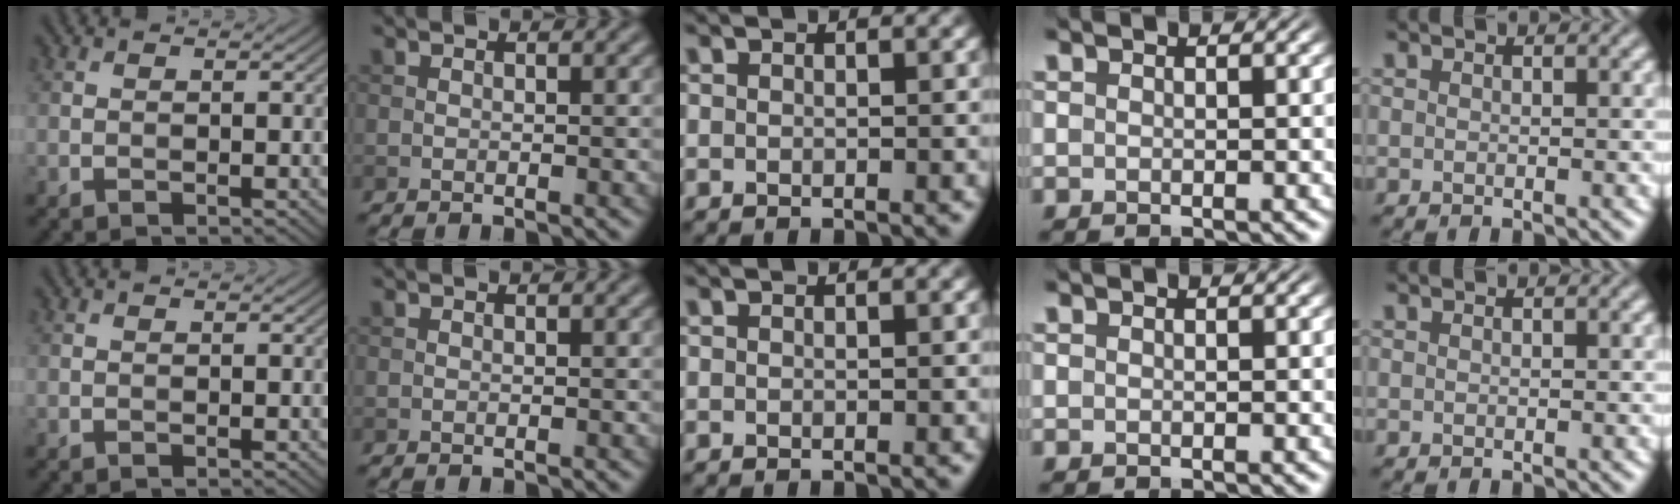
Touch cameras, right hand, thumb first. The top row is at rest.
{}